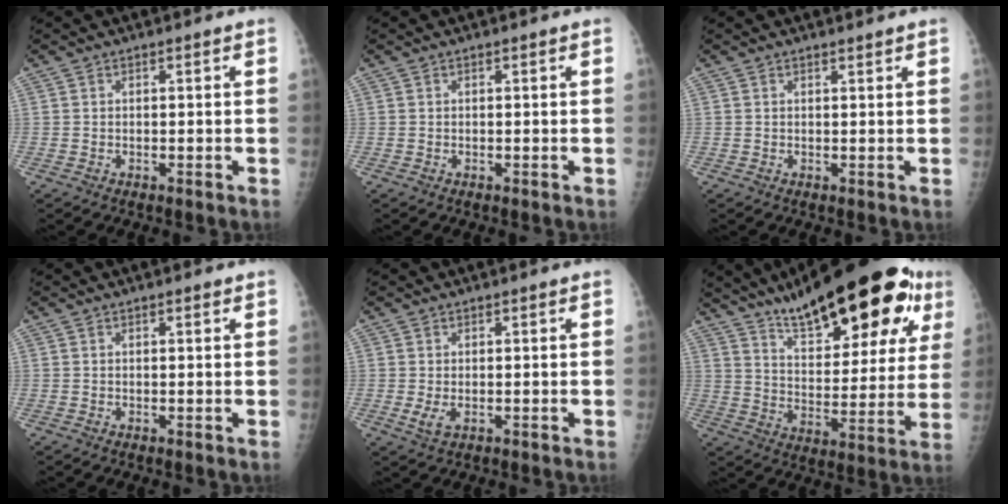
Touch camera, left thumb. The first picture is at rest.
{"total": 0.0}
{"total": 0.8, "force": [0.7, 0.1, 0.3], "torque": [-0.004, -0.006, 0.012]}
{"total": 0.9, "force": [0.6, 0.2, 0.7], "torque": [-0.009, -0.002, 0.009]}
{"total": 2.7, "force": [0.3, 1.3, 2.4], "torque": [-0.044, -0.005, 0.011]}
{"total": 26.3, "force": [16.4, 8.6, 18.7], "torque": [-0.241, -0.049, 0.248]}